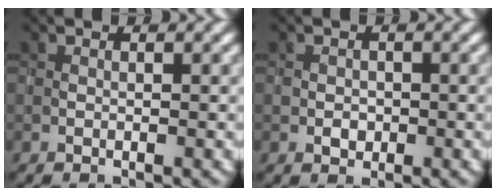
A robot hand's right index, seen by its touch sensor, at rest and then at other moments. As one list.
[{"total": 1.3, "force": [-0.2, 1.1, 0.7], "torque": [-0.014, -0.003, -0.004]}]